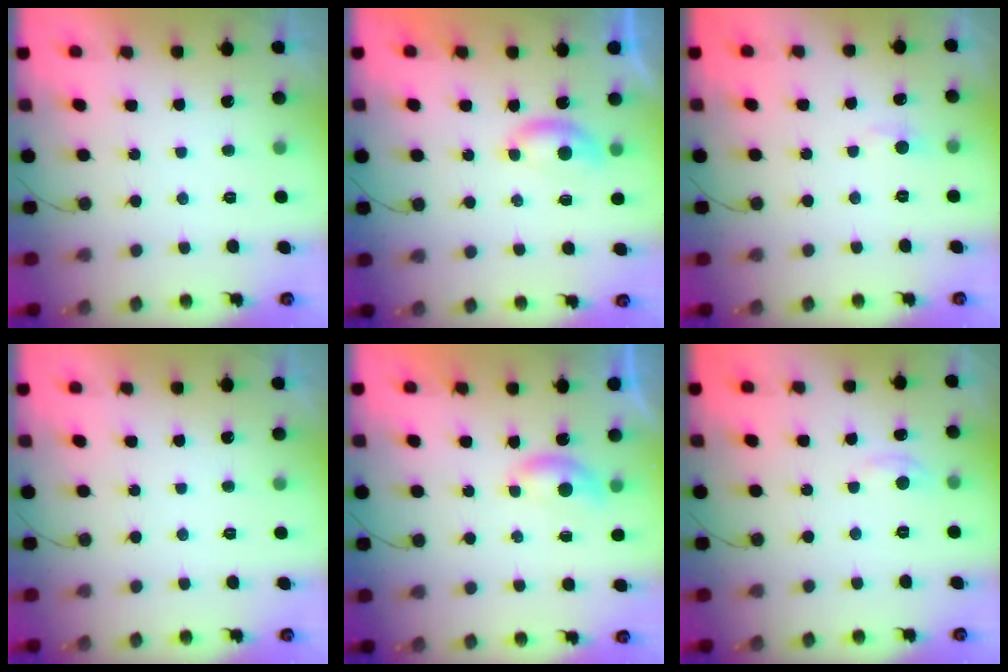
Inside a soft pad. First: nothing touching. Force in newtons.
{"total": 4.0, "press": 4.0, "slide": 0.5}
{"total": 3.9, "press": 3.9, "slide": 0.5}
{"total": 0.0}
{"total": 3.8, "press": 3.8, "slide": 0.4}
{"total": 3.1, "press": 3.1, "slide": 0.5}